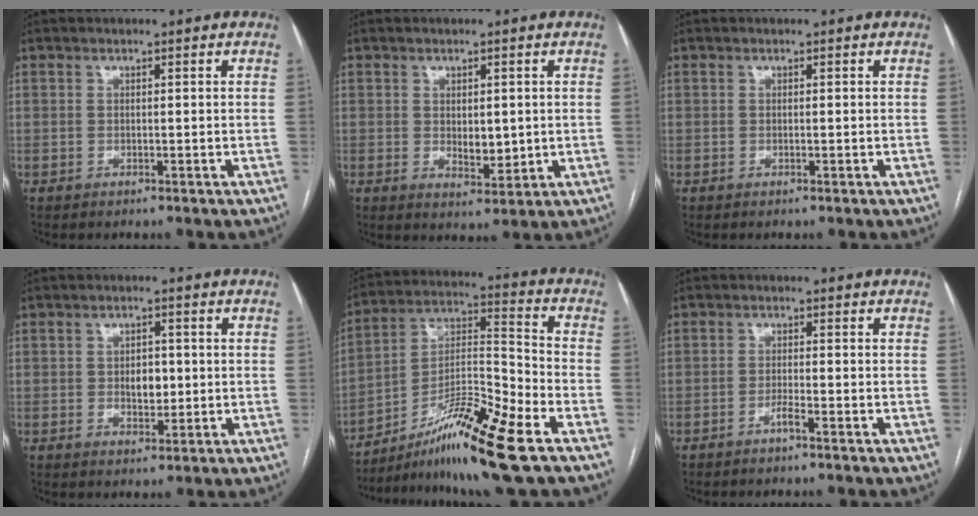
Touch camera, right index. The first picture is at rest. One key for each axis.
{"total": 4.1, "fx": 0.2, "fy": 1.9, "fz": 3.6, "tx": -0.055, "ty": -0.009, "tz": 0.010}
{"total": 0.0}
{"total": 3.8, "fx": -0.1, "fy": 2.3, "fz": 3.0, "tx": -0.045, "ty": 0.002, "tz": 0.005}
{"total": 16.0, "fx": -10.1, "fy": 0.2, "fz": 12.5, "tx": -0.232, "ty": -0.004, "tz": -0.171}
{"total": 1.7, "fx": -1.2, "fy": -0.2, "fz": 1.2, "tx": -0.024, "ty": 0.001, "tz": -0.023}